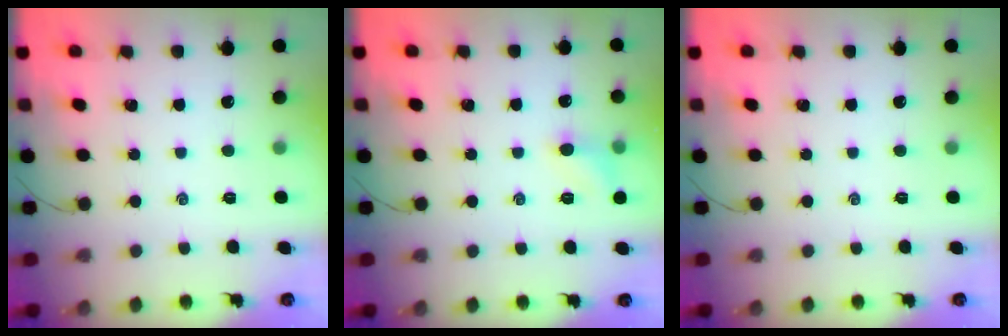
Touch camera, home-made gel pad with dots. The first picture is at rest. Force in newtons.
{"total": 6.1, "press": 6.0, "slide": 1.5}
{"total": 0.0}